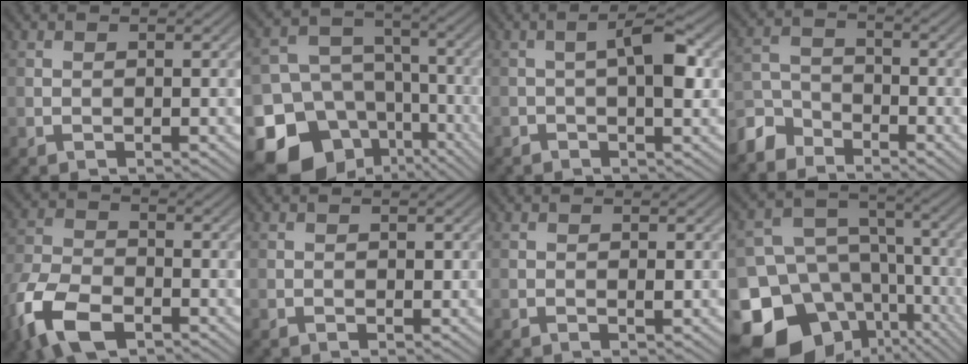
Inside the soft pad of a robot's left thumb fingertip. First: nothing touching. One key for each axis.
{"total": 17.9, "fx": -9.5, "fy": 14.1, "fz": 5.8, "tx": -0.151, "ty": -0.060, "tz": -0.147}
{"total": 3.8, "fx": -0.4, "fy": 1.0, "fz": 3.7, "tx": -0.062, "ty": 0.011, "tz": -0.014}
{"total": 5.0, "fx": -4.2, "fy": 2.4, "fz": 1.3, "tx": -0.033, "ty": -0.002, "tz": -0.100}
{"total": 11.0, "fx": -6.1, "fy": 5.7, "fz": 7.2, "tx": -0.178, "ty": -0.024, "tz": -0.127}
{"total": 0.5, "fx": -0.1, "fy": 0.3, "fz": 0.4, "tx": -0.005, "ty": -0.002, "tz": -0.001}
{"total": 0.6, "fx": 0.0, "fy": 0.1, "fz": 0.6, "tx": -0.011, "ty": -0.001, "tz": -0.002}
{"total": 19.7, "fx": -10.6, "fy": 14.9, "fz": 7.4, "tx": -0.181, "ty": -0.056, "tz": -0.153}